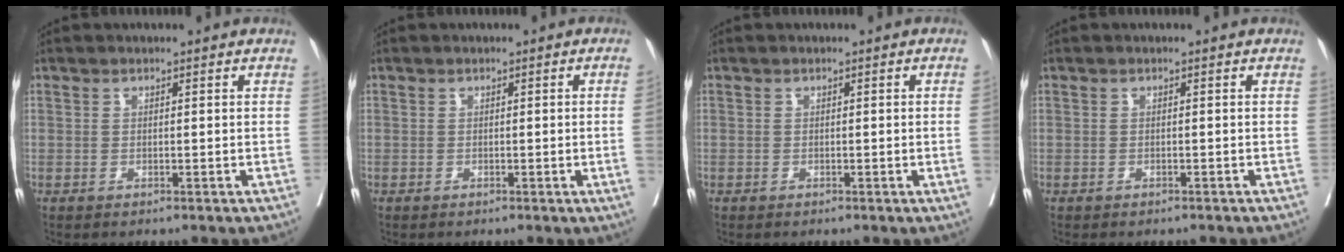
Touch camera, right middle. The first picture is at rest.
{"total": 1.8, "force": [-0.3, -0.8, 1.6], "torque": [-0.020, -0.003, -0.002]}
{"total": 0.9, "force": [-0.1, -0.3, 0.9], "torque": [-0.010, -0.001, 0.001]}
{"total": 2.6, "force": [-2.3, 1.1, 0.8], "torque": [-0.008, -0.004, -0.027]}